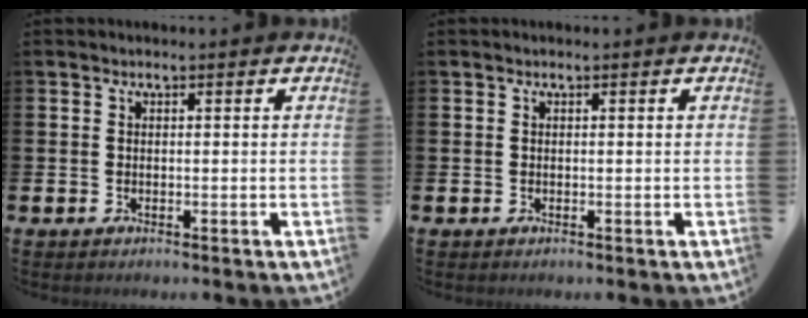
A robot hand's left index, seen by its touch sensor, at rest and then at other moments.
{"total": 0.0}